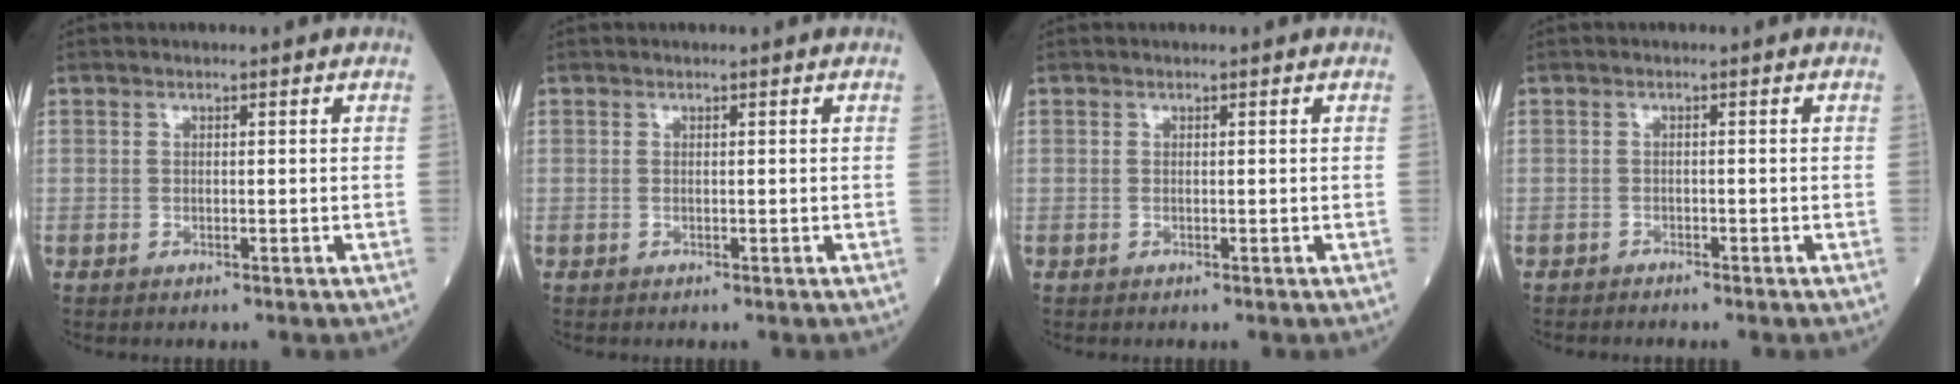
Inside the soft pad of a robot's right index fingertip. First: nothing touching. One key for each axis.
{"total": 0.0}
{"total": 0.0}
{"total": 1.5, "fx": -1.4, "fy": 0.4, "fz": 0.5, "tx": -0.011, "ty": -0.001, "tz": -0.018}